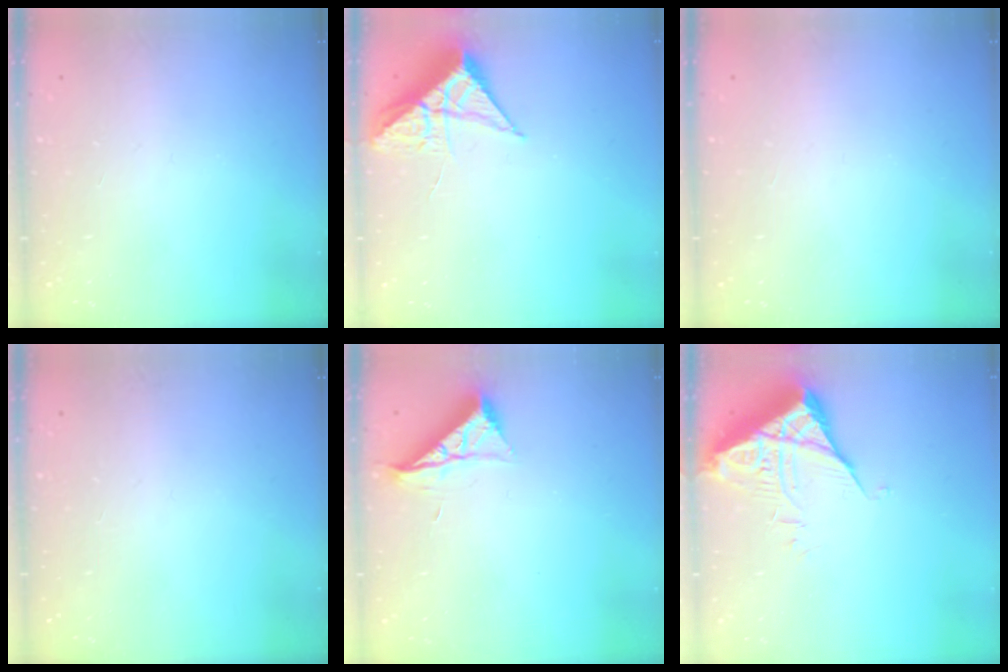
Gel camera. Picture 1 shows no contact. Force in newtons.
{"total": 7.0, "press": 7.0, "slide": 0.3}
{"total": 1.6, "press": 1.6, "slide": 0.1}
{"total": 0.0}
{"total": 6.6, "press": 6.6, "slide": 0.3}
{"total": 5.7, "press": 5.7, "slide": 0.5}